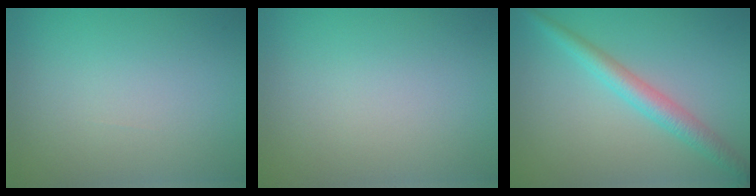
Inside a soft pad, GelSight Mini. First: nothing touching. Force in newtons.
{"total": 0.0}
{"total": 3.3, "press": 3.3, "slide": 0.0}